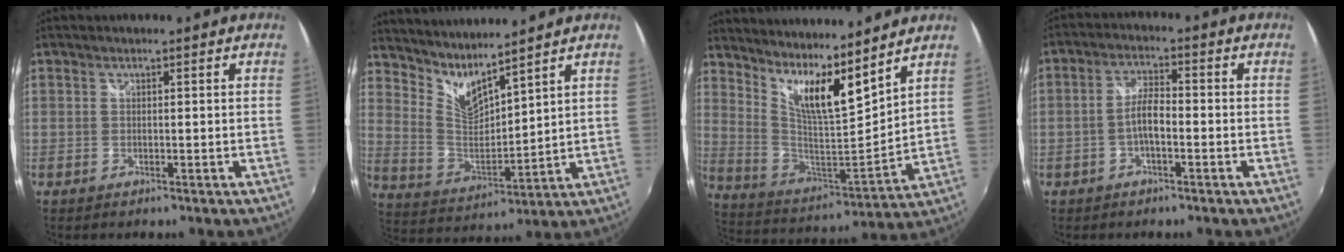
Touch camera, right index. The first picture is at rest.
{"total": 8.4, "force": [7.4, 1.2, 3.7], "torque": [-0.073, -0.017, 0.148]}
{"total": 13.8, "force": [10.5, 2.0, 8.8], "torque": [-0.153, -0.017, 0.192]}
{"total": 4.2, "force": [-1.6, 1.3, 3.7], "torque": [-0.075, 0.010, -0.032]}